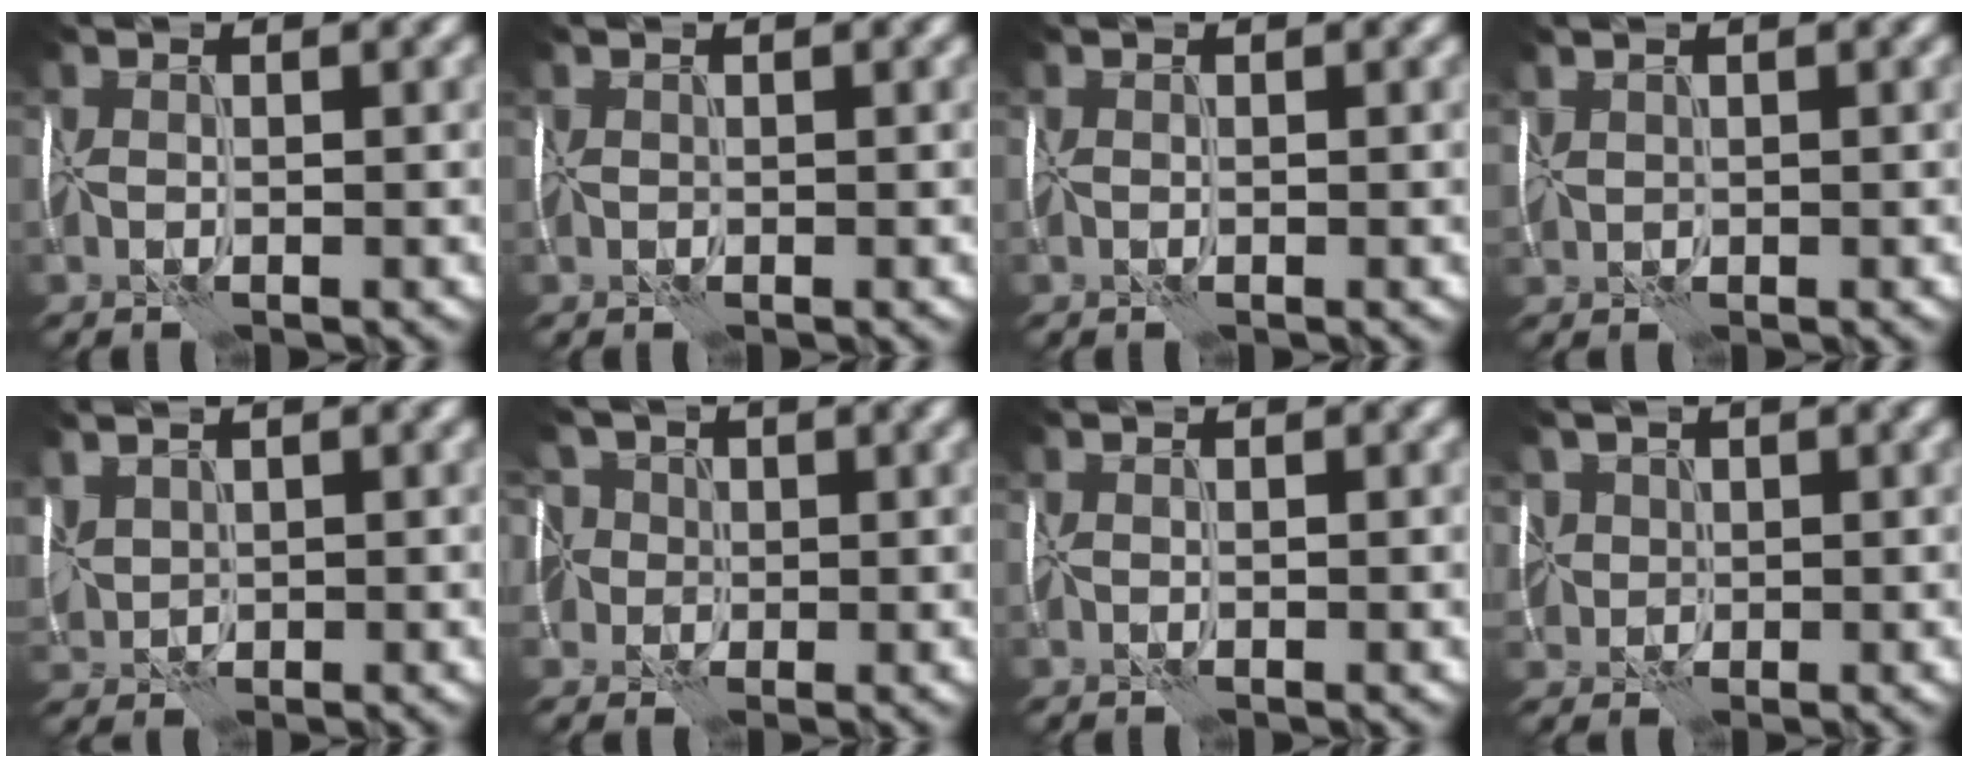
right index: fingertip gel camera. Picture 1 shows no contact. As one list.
[{"total": 0.0}, {"total": 0.0}, {"total": 1.1, "force": [0.6, 0.7, 0.5], "torque": [-0.016, 0.004, 0.014]}, {"total": 3.1, "force": [1.1, 1.9, 2.2], "torque": [-0.062, 0.009, 0.026]}, {"total": 7.1, "force": [2.1, 5.5, 4.0], "torque": [-0.059, 0.027, -0.006]}, {"total": 0.0}, {"total": 3.3, "force": [0.8, 2.9, 1.4], "torque": [-0.037, 0.017, 0.016]}]